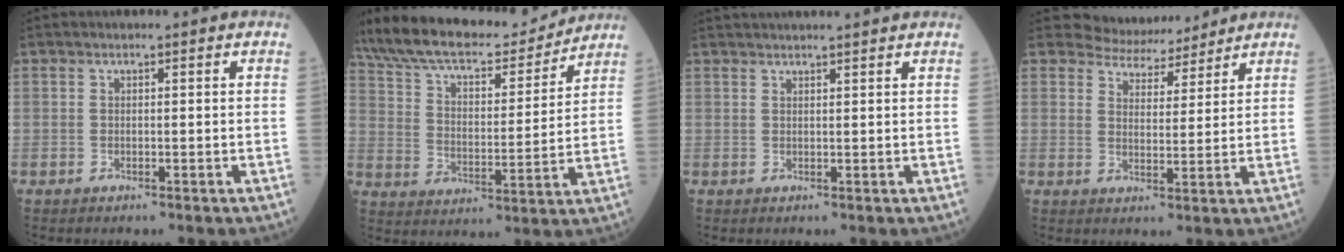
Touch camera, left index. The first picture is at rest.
{"total": 21.3, "force": [18.7, 5.4, 8.7], "torque": [-0.163, 0.016, 0.296]}
{"total": 7.4, "force": [6.9, -0.4, 2.8], "torque": [-0.038, 0.033, 0.086]}
{"total": 6.1, "force": [5.8, 1.8, -0.1], "torque": [-0.001, 0.006, 0.090]}